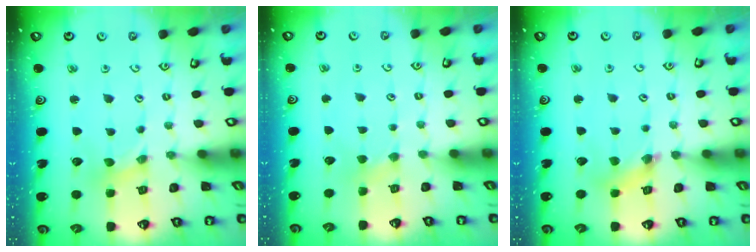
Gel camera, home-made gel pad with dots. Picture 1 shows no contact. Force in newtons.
{"total": 1.9, "press": 1.9, "slide": 0.4}
{"total": 3.9, "press": 3.9, "slide": 0.4}